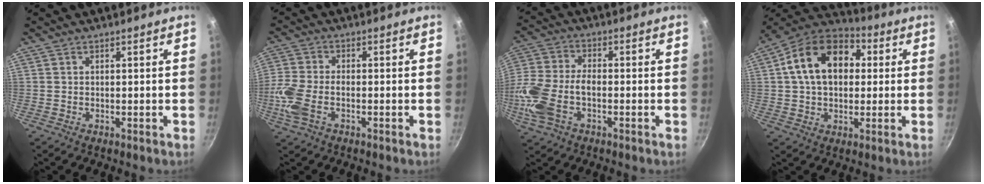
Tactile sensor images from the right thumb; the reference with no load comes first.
{"total": 8.0, "force": [-2.7, 4.4, 6.2], "torque": [-0.143, 0.009, -0.067]}
{"total": 13.1, "force": [-3.8, 7.4, 10.1], "torque": [-0.218, 0.023, -0.086]}
{"total": 17.0, "force": [3.0, 11.9, 11.8], "torque": [-0.169, 0.031, 0.033]}